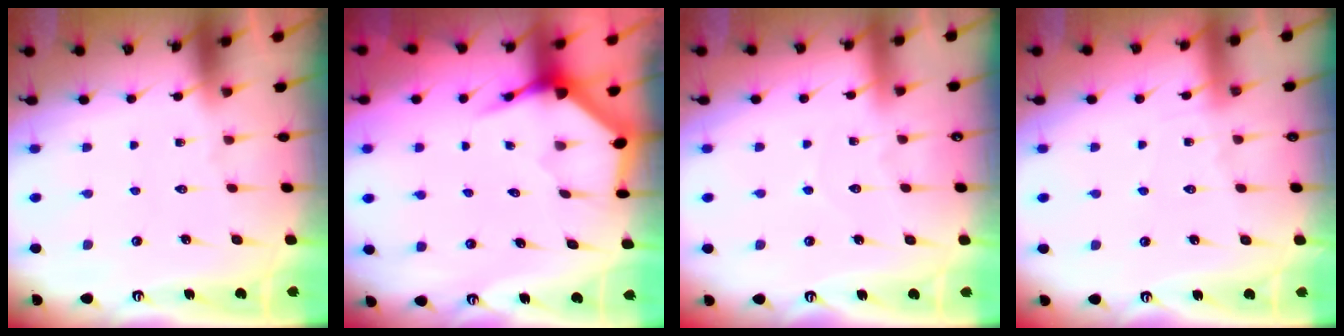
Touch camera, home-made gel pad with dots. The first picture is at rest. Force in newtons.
{"total": 3.9, "press": 3.9, "slide": 0.5}
{"total": 3.5, "press": 3.5, "slide": 0.3}
{"total": 5.1, "press": 5.1, "slide": 0.6}